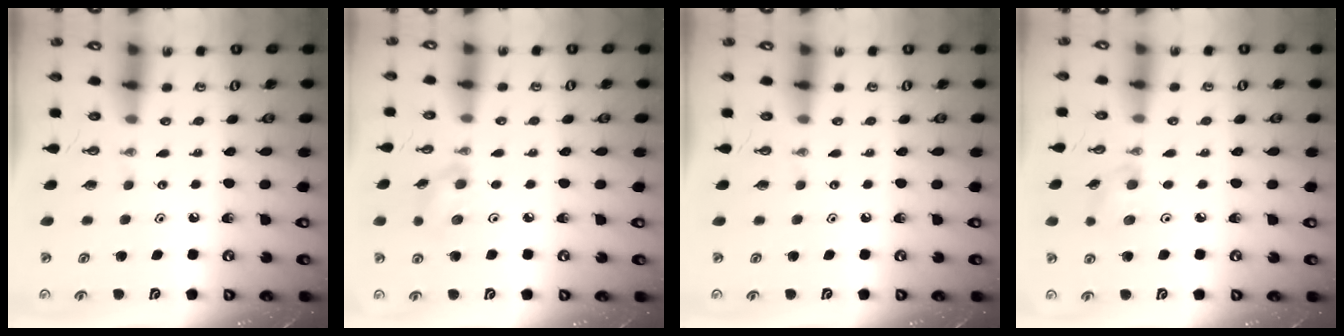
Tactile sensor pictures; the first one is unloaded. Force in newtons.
{"total": 6.0, "press": 5.6, "slide": 2.4}
{"total": 0.0}
{"total": 5.6, "press": 5.3, "slide": 2.0}